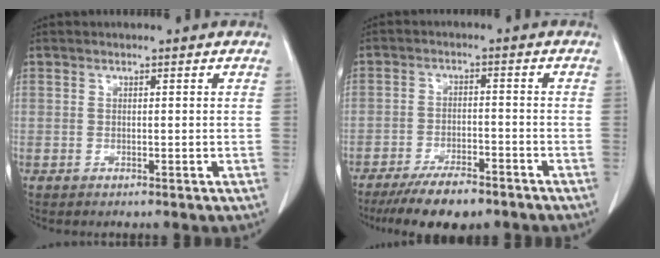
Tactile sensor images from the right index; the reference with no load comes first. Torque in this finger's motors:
{"motor_torque": [0.06, -0.06, 0.05, 0.02]}